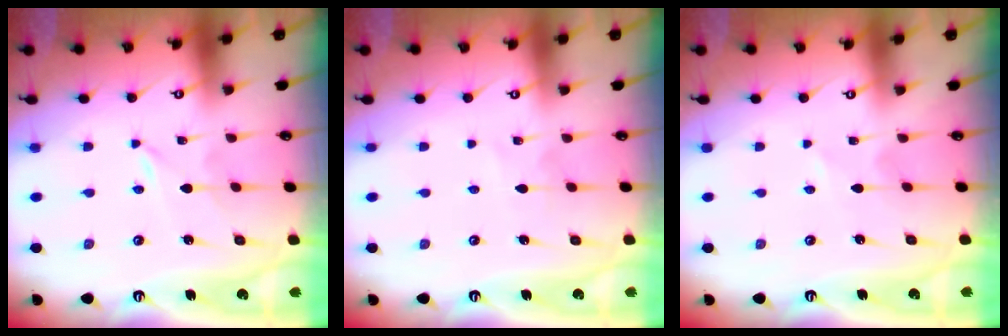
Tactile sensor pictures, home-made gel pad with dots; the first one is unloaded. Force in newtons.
{"total": 2.7, "press": 2.7, "slide": 0.3}
{"total": 0.8, "press": 0.8, "slide": 0.2}